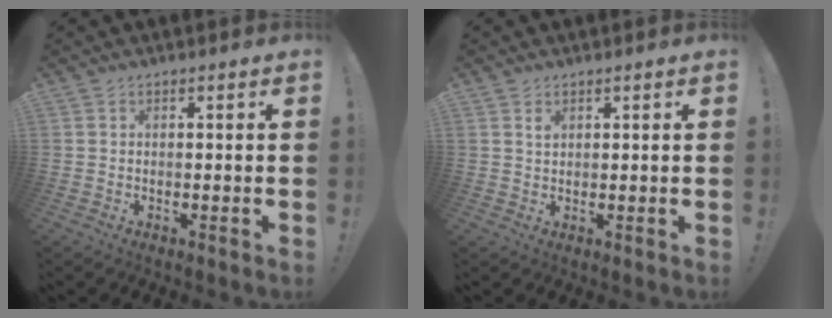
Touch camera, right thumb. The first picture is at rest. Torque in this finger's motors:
{"motor_torque": [0.50, -0.34, 0.40, -0.37, 0.01]}